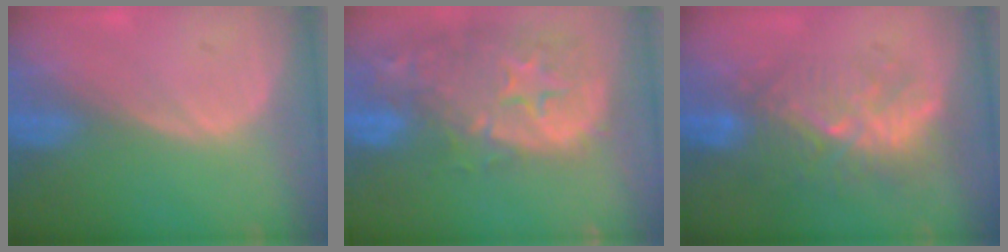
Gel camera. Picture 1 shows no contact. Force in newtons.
{"total": 14.9, "press": 12.0, "slide": 8.9}
{"total": 9.1, "press": 8.4, "slide": 3.4}